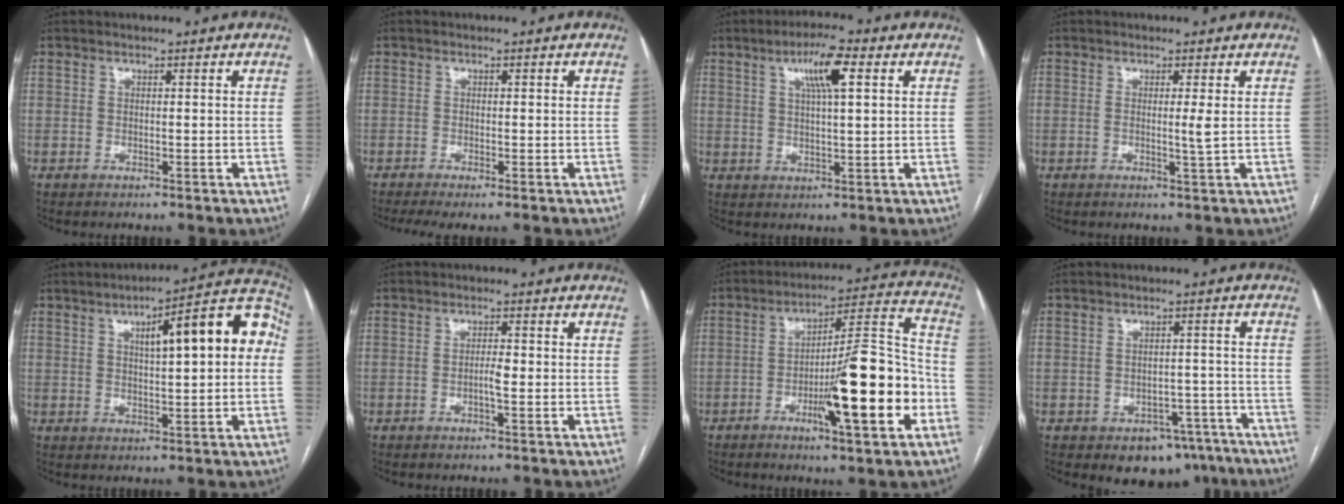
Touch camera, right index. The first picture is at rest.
{"total": 3.3, "force": [-2.2, 0.5, 2.5], "torque": [-0.046, -0.009, -0.037]}
{"total": 7.1, "force": [3.0, 0.9, 6.4], "torque": [-0.116, 0.010, 0.049]}
{"total": 1.9, "force": [0.1, -0.5, 1.8], "torque": [-0.031, -0.006, 0.001]}
{"total": 14.7, "force": [3.2, 3.1, 13.9], "torque": [-0.182, 0.040, 0.041]}
{"total": 2.3, "force": [-0.5, 0.3, 2.2], "torque": [-0.039, 0.002, -0.010]}
{"total": 17.6, "force": [-5.4, 1.8, 16.6], "torque": [-0.255, 0.005, -0.081]}
{"total": 8.3, "force": [-5.8, 5.2, 2.9], "torque": [-0.009, 0.027, -0.073]}